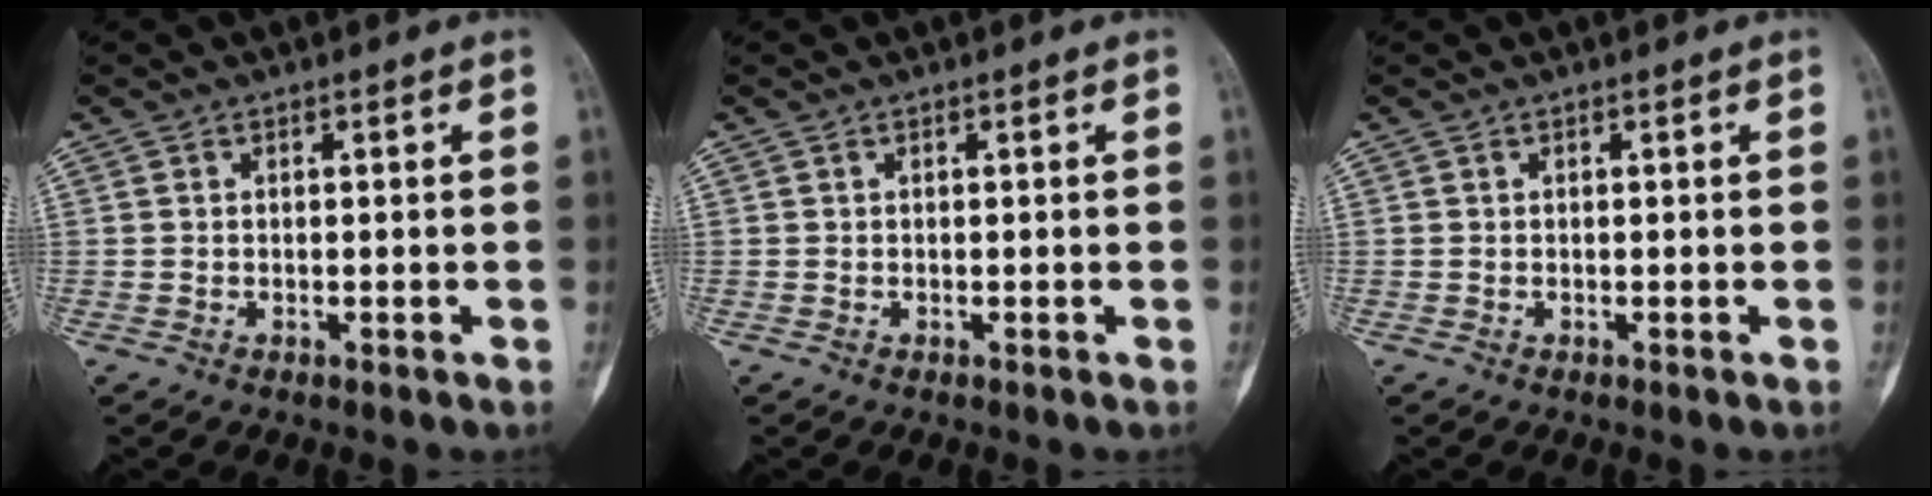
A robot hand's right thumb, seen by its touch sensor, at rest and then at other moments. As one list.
[{"total": 0.0}, {"total": 0.0}]